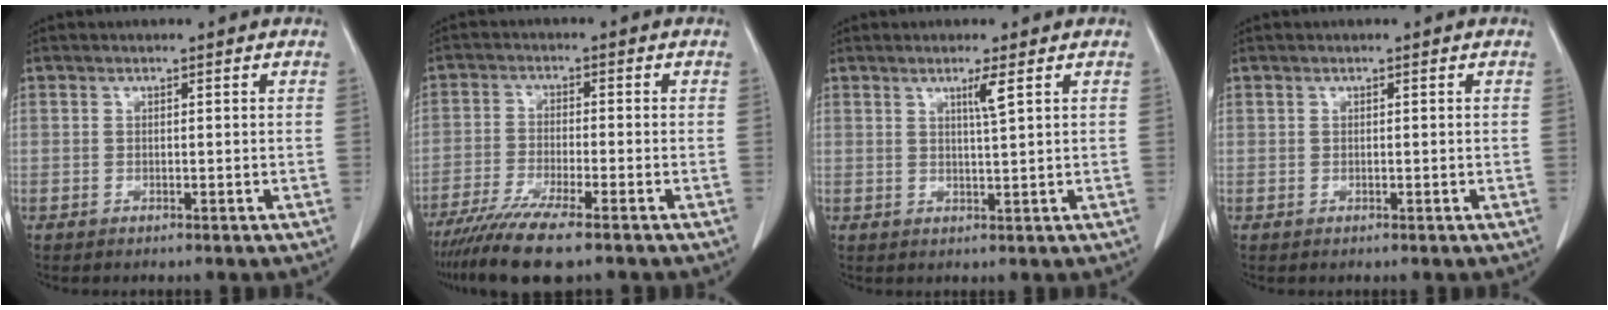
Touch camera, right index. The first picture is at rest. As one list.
[{"total": 9.3, "force": [-7.1, 0.4, 6.0], "torque": [-0.103, -0.024, -0.120]}, {"total": 2.4, "force": [1.2, -0.5, 2.0], "torque": [-0.038, -0.006, 0.023]}, {"total": 0.0}]